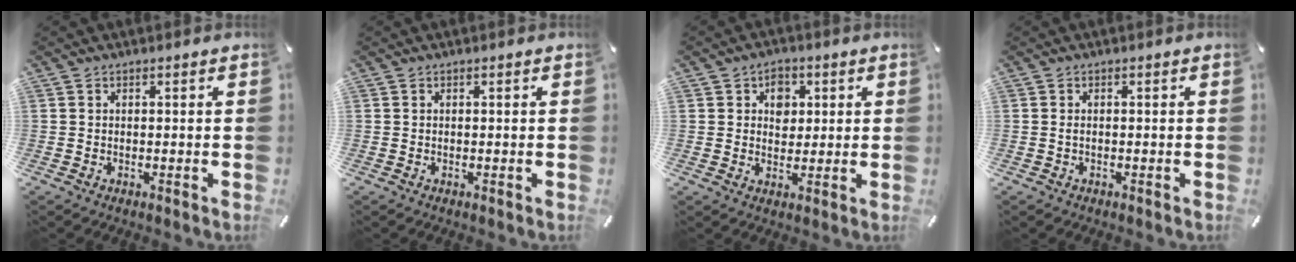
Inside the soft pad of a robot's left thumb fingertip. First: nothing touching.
{"total": 0.0}
{"total": 5.9, "force": [1.3, 5.2, 2.4], "torque": [-0.022, -0.003, 0.015]}
{"total": 0.8, "force": [-0.3, 0.5, 0.6], "torque": [-0.012, 0.001, -0.006]}